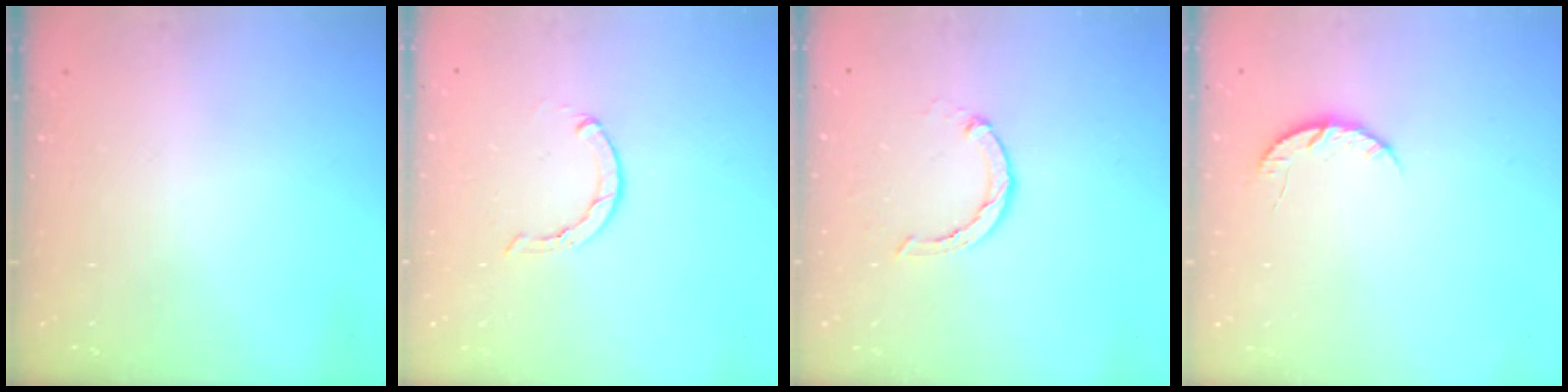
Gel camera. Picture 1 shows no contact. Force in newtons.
{"total": 1.5, "press": 1.5, "slide": 0.2}
{"total": 2.3, "press": 2.3, "slide": 0.2}
{"total": 5.0, "press": 4.9, "slide": 0.6}